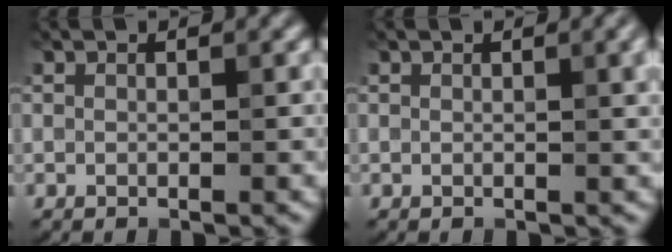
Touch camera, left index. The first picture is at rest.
{"total": 2.2, "force": [0.7, 0.7, 2.0], "torque": [-0.018, 0.006, 0.008]}